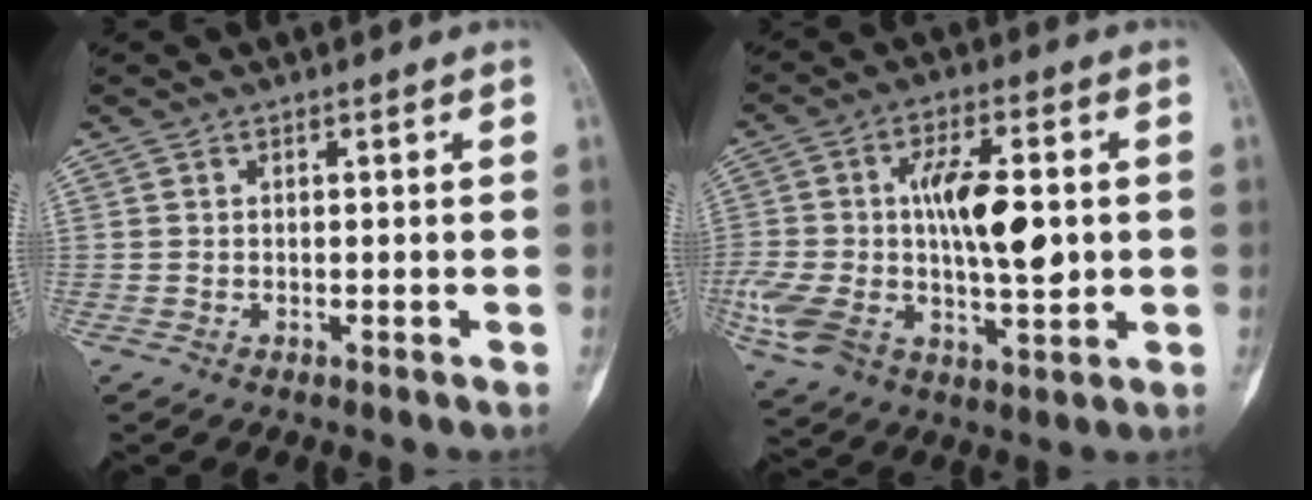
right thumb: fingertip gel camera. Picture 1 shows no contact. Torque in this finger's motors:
{"motor_torque": [2.19, 2.44, 1.96, 0.06, 0.62]}